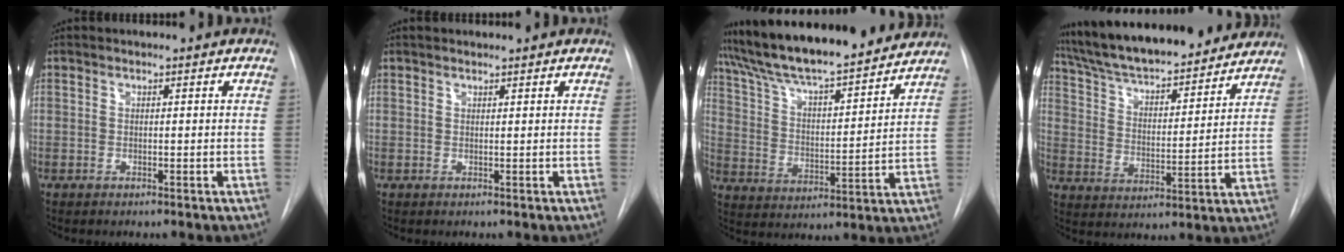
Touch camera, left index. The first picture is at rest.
{"total": 1.4, "force": [1.3, 0.1, 0.6], "torque": [-0.007, 0.016, 0.020]}
{"total": 19.1, "force": [17.4, 2.1, 7.6], "torque": [-0.132, 0.009, 0.275]}
{"total": 22.2, "force": [19.9, 4.3, 8.9], "torque": [-0.154, 0.016, 0.301]}